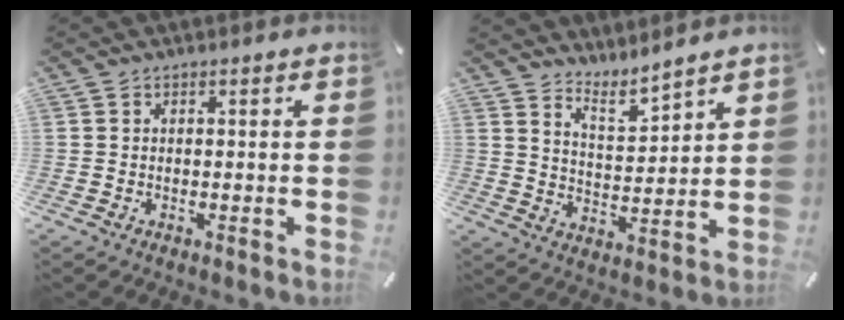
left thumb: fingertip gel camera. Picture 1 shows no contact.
{"total": 5.9, "force": [5.7, 1.4, 0.4], "torque": [-0.019, -0.050, 0.104]}